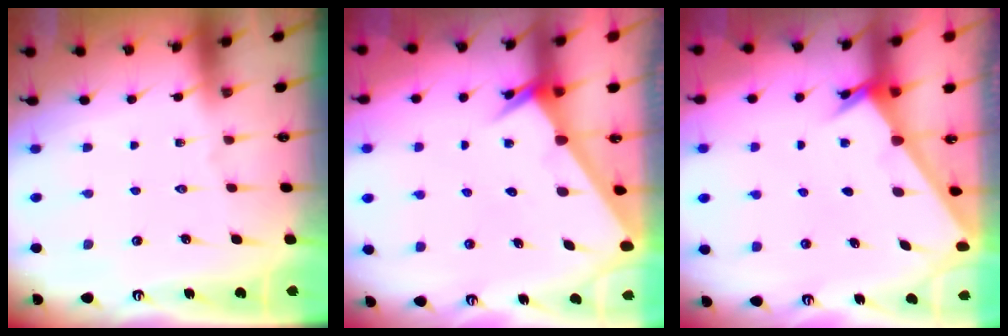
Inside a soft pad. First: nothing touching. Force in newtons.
{"total": 2.6, "press": 2.6, "slide": 0.1}
{"total": 2.2, "press": 2.1, "slide": 0.3}